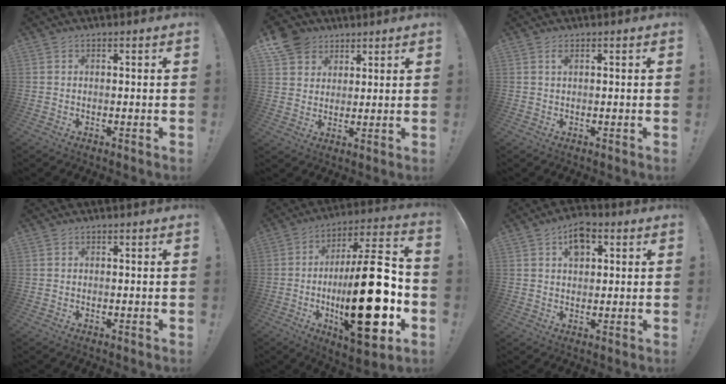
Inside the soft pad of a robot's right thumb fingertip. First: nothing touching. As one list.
[{"total": 8.6, "force": [5.1, 6.6, 1.7], "torque": [-0.022, -0.036, 0.102]}, {"total": 1.1, "force": [0.5, 0.2, 1.0], "torque": [-0.013, 0.000, 0.005]}, {"total": 0.0}, {"total": 30.2, "force": [-5.5, 10.6, 27.7], "torque": [-0.453, 0.027, -0.082]}, {"total": 6.7, "force": [2.8, 4.4, 4.2], "torque": [-0.063, 0.001, 0.050]}]